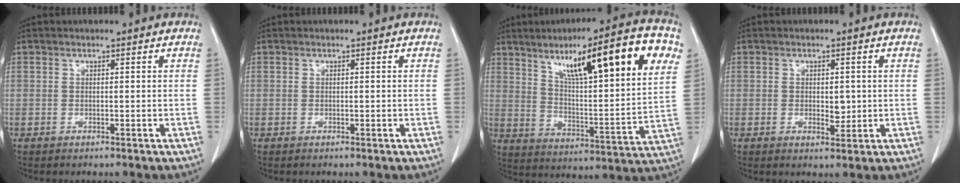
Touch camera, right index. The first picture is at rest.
{"total": 0.0}
{"total": 23.0, "force": [10.9, 2.9, 20.1], "torque": [-0.303, 0.026, 0.166]}
{"total": 2.5, "force": [-0.1, 1.3, 2.2], "torque": [-0.033, -0.003, 0.002]}